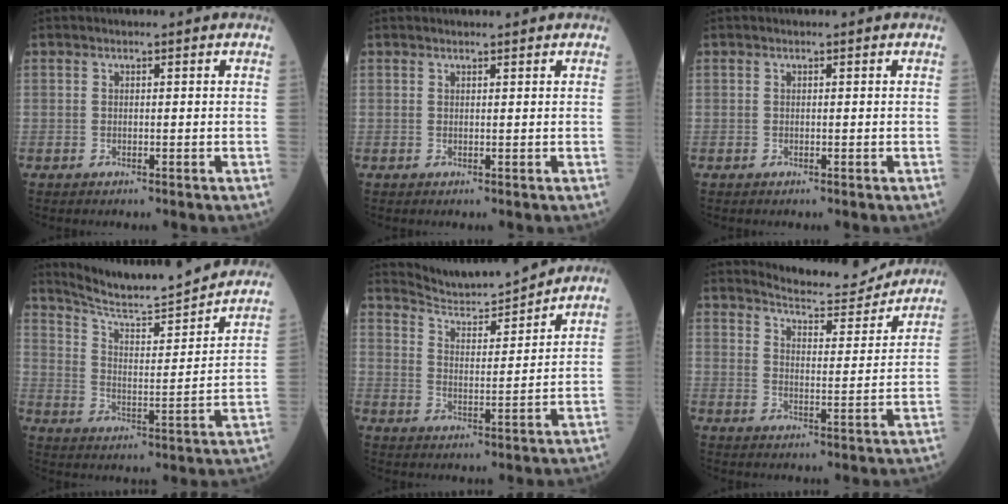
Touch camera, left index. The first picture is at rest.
{"total": 1.5, "force": [1.4, 0.1, 0.4], "torque": [-0.005, 0.012, 0.024]}
{"total": 0.0}
{"total": 20.9, "force": [19.4, 0.1, 7.8], "torque": [-0.128, -0.041, 0.273]}
{"total": 8.4, "force": [8.3, -0.5, 0.7], "torque": [-0.026, -0.001, 0.152]}
{"total": 10.1, "force": [9.9, 1.1, 1.5], "torque": [-0.026, -0.008, 0.139]}